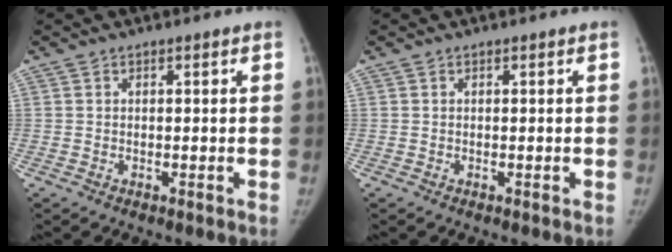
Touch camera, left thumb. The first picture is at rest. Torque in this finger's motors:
{"motor_torque": [-0.02, -0.02, 0.22, -0.19, 0.01]}